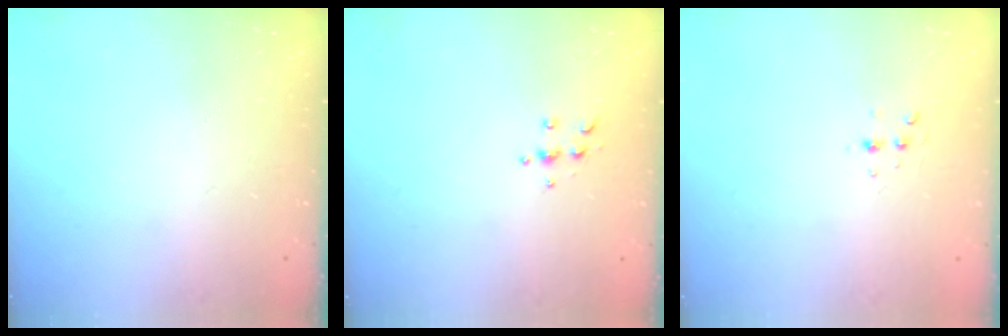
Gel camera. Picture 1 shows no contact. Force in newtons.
{"total": 5.3, "press": 5.3, "slide": 0.5}
{"total": 3.1, "press": 3.0, "slide": 0.9}